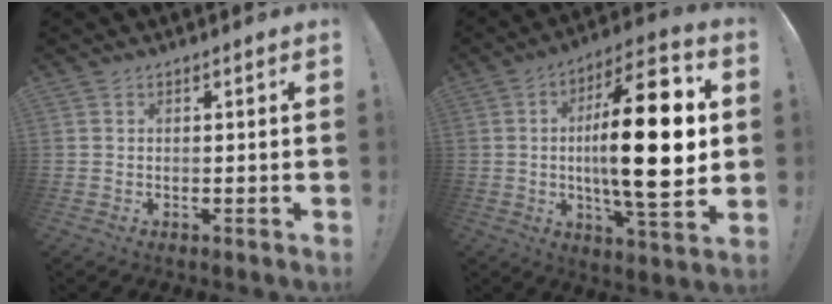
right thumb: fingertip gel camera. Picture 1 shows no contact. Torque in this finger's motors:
{"motor_torque": [1.15, 3.64, 1.91, -0.30, 0.66]}